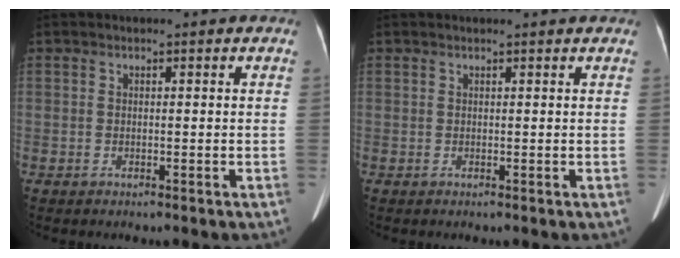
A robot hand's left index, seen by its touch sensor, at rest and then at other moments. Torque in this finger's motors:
{"motor_torque": [-0.30, -0.47, -0.02, 0.02]}